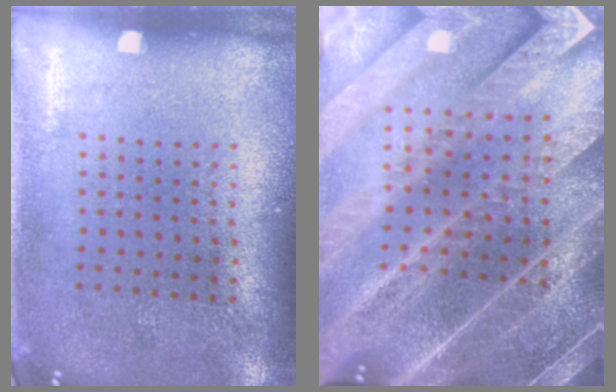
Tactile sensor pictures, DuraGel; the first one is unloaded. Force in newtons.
{"total": 5.5, "press": 4.6, "slide": 2.9}